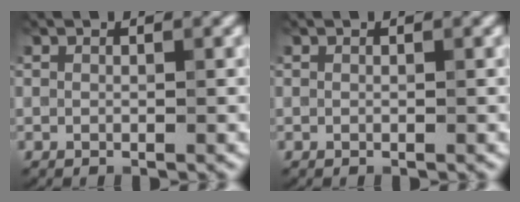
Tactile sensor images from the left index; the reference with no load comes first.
{"total": 0.0}